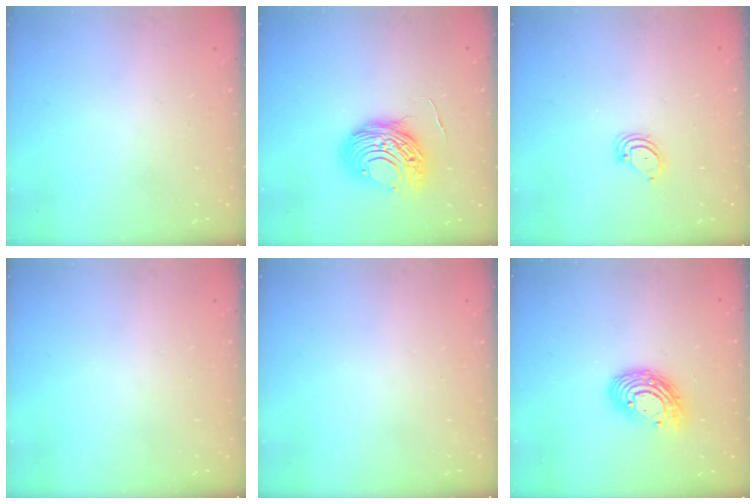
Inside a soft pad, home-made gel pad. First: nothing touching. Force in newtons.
{"total": 12.0, "press": 12.0, "slide": 0.9}
{"total": 3.1, "press": 3.1, "slide": 0.3}
{"total": 0.0}
{"total": 0.0}
{"total": 11.5, "press": 11.5, "slide": 0.2}